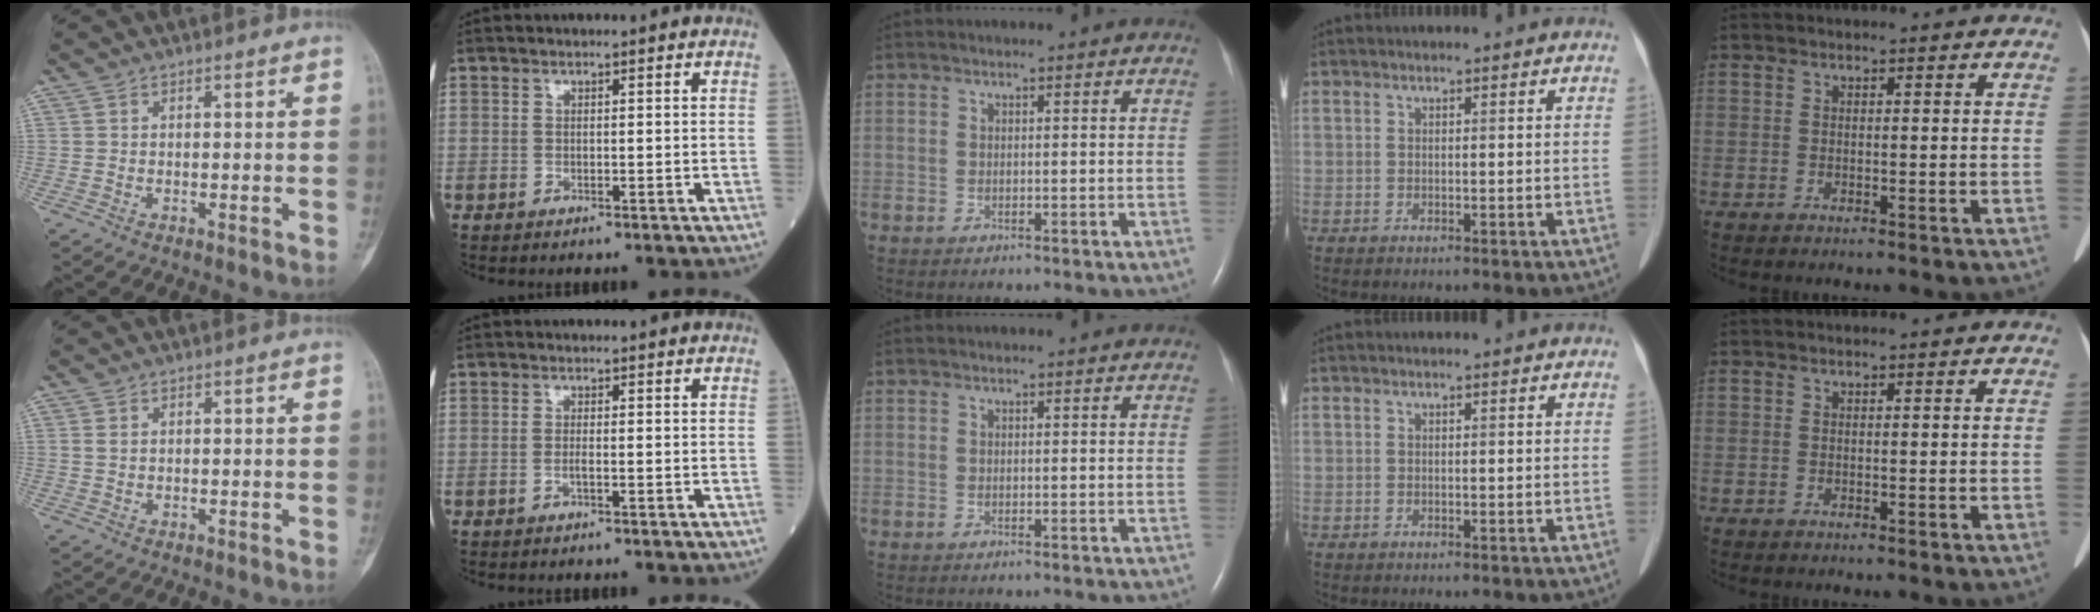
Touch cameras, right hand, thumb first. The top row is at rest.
{"thumb": {"total": 1.0, "force": [0.4, 0.7, 0.6], "torque": [-0.015, 0.003, 0.011]}, "index": {"total": 0.9, "force": [-0.4, 0.0, 0.8], "torque": [-0.017, 0.001, -0.009]}}